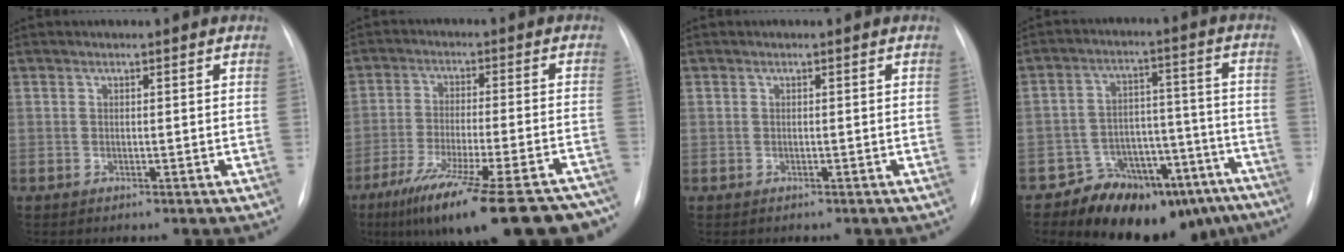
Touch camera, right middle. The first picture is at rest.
{"total": 25.6, "force": [-20.3, 3.4, 15.2], "torque": [-0.173, -0.026, -0.286]}
{"total": 0.0}
{"total": 16.4, "force": [-12.4, 8.0, 7.1], "torque": [-0.064, 0.057, -0.172]}